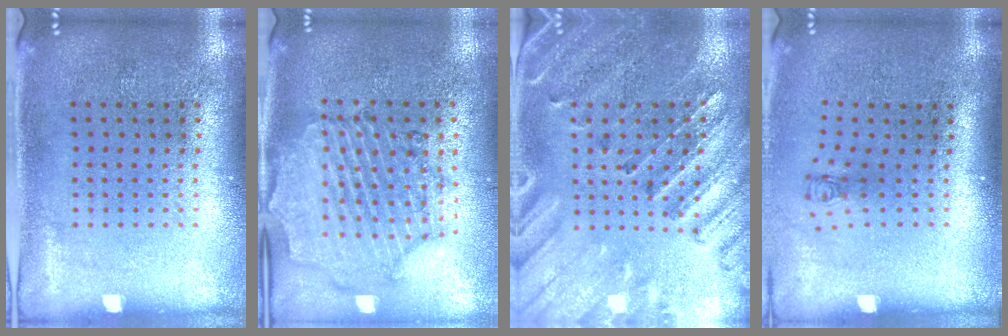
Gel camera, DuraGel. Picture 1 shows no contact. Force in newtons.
{"total": 1.6, "press": 1.6, "slide": 0.4}
{"total": 2.9, "press": 2.6, "slide": 1.1}
{"total": 0.7, "press": 0.4, "slide": 0.6}